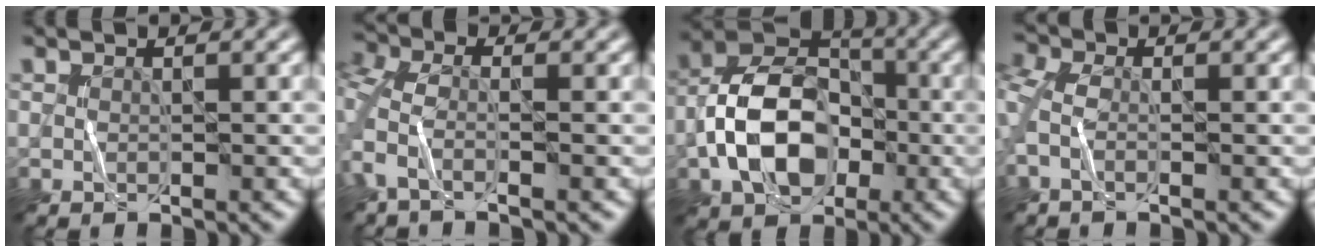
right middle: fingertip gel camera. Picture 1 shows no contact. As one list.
[{"total": 3.3, "force": [-1.1, 1.2, 2.8], "torque": [-0.078, -0.004, -0.032]}, {"total": 9.0, "force": [-2.2, 6.2, 6.2], "torque": [-0.115, 0.016, -0.049]}, {"total": 3.0, "force": [-0.1, 1.7, 2.4], "torque": [-0.052, 0.010, -0.007]}]